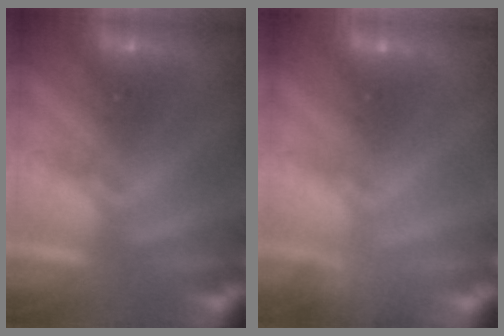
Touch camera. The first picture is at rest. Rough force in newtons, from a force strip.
{"total": 4.7}